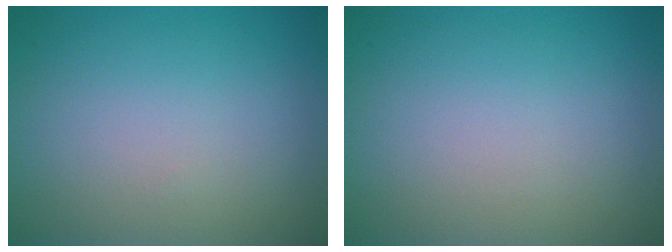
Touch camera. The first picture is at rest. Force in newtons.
{"total": 0.0}